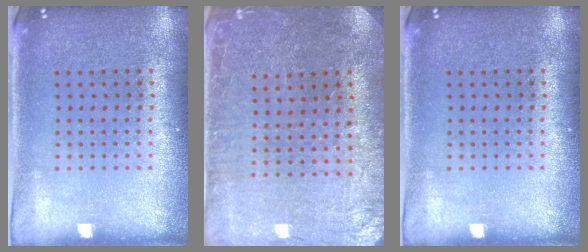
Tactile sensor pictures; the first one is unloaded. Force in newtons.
{"total": 1.1, "press": 1.1, "slide": 0.1}
{"total": 0.0}